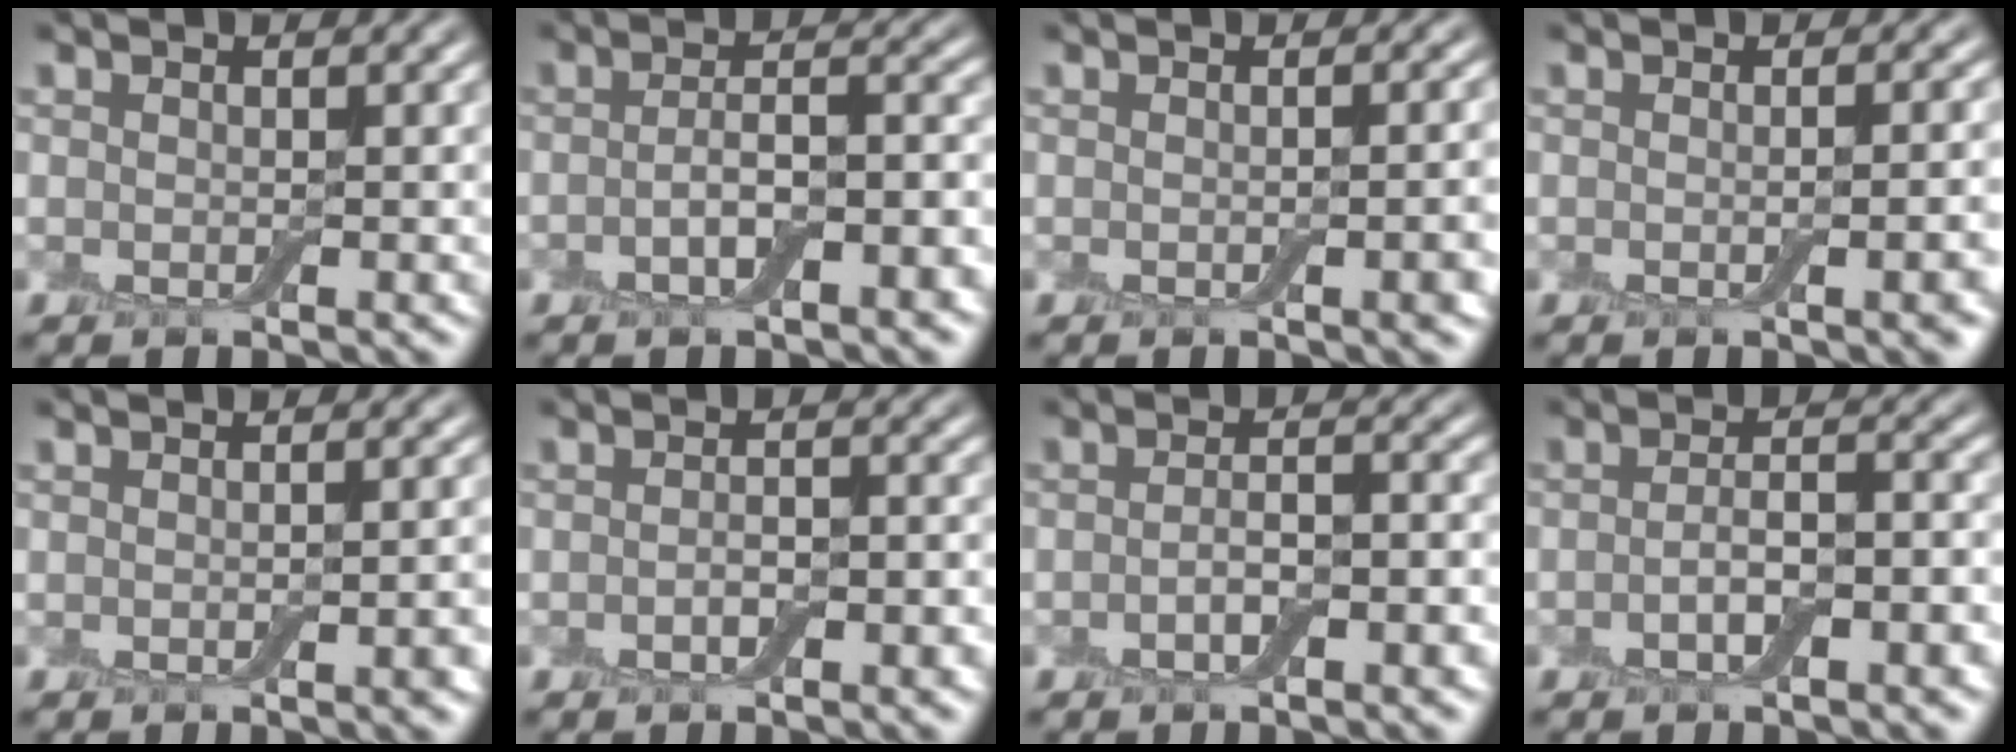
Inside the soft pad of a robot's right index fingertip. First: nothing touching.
{"total": 4.1, "force": [-1.4, 1.3, 3.6], "torque": [-0.065, 0.006, -0.025]}
{"total": 3.3, "force": [-0.5, 1.1, 3.1], "torque": [-0.025, 0.001, -0.004]}
{"total": 4.6, "force": [-0.6, 1.8, 4.2], "torque": [-0.023, 0.006, -0.007]}
{"total": 2.2, "force": [-0.3, 0.5, 2.1], "torque": [-0.022, 0.001, -0.002]}
{"total": 2.5, "force": [-0.9, 1.1, 2.0], "torque": [-0.034, 0.000, -0.014]}
{"total": 3.1, "force": [-1.1, 1.0, 2.7], "torque": [-0.050, 0.003, -0.020]}
{"total": 3.7, "force": [-1.3, 1.2, 3.2], "torque": [-0.058, 0.004, -0.023]}